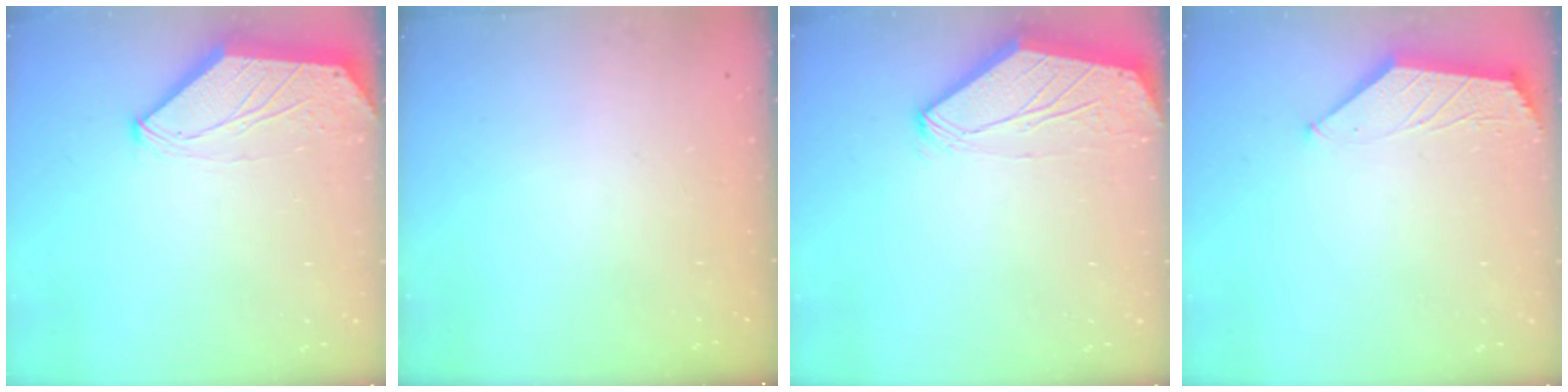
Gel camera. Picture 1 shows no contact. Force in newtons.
{"total": 0.0}
{"total": 0.0}
{"total": 1.8, "press": 1.8, "slide": 0.3}